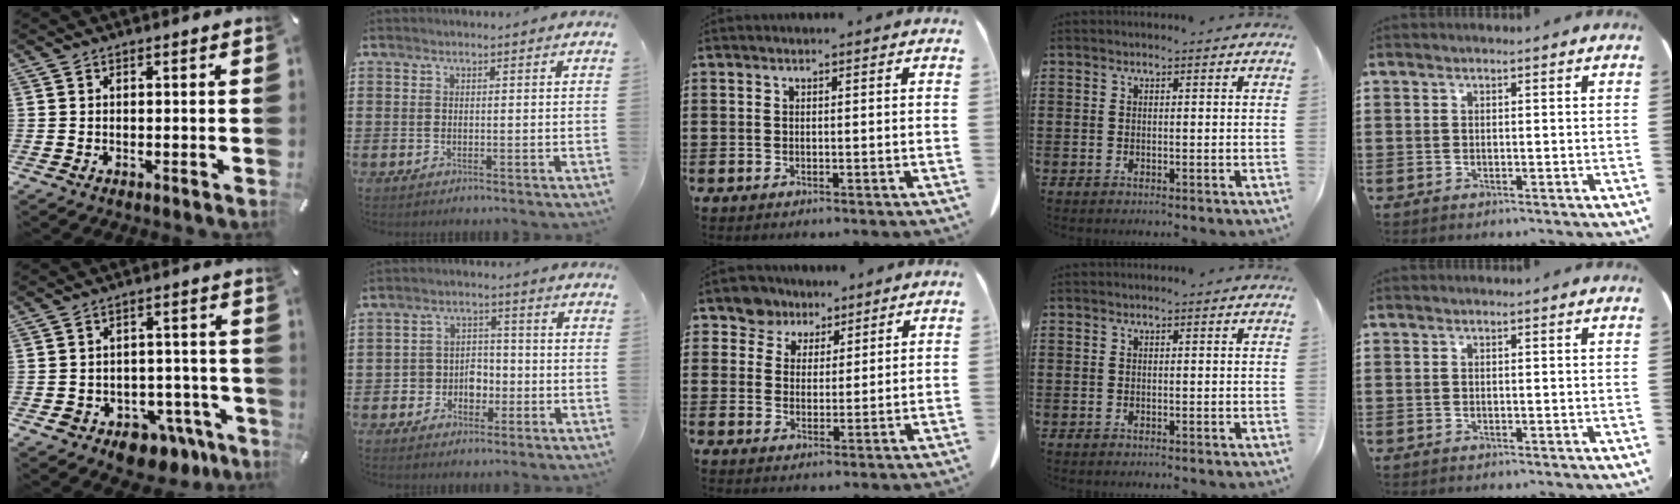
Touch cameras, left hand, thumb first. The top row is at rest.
{"thumb": {"total": 6.7, "force": [-3.6, 5.2, 2.2], "torque": [-0.022, 0.013, -0.058]}, "index": {"total": 4.5, "force": [-2.0, 3.8, 1.4], "torque": [-0.036, 0.009, -0.042]}, "middle": {"total": 5.4, "force": [4.2, 3.4, 0.5], "torque": [-0.039, -0.004, 0.079]}}